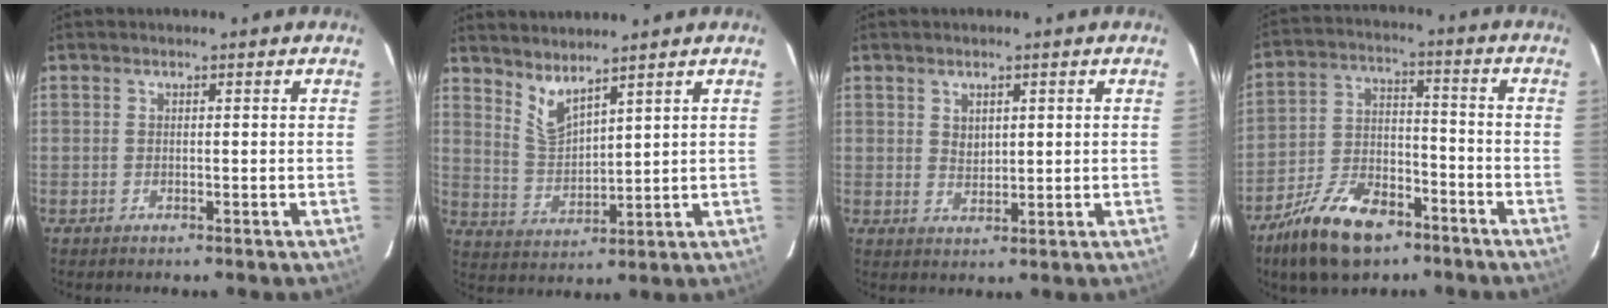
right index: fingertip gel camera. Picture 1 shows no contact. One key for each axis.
{"total": 5.7, "fx": 4.8, "fy": 1.2, "fz": 3.0, "tx": -0.057, "ty": -0.009, "tz": 0.099}
{"total": 2.8, "fx": 1.1, "fy": 1.9, "fz": 1.6, "tx": -0.022, "ty": 0.002, "tz": 0.021}
{"total": 15.6, "fx": -10.6, "fy": 7.4, "fz": 8.8, "tx": -0.191, "ty": -0.006, "tz": -0.183}